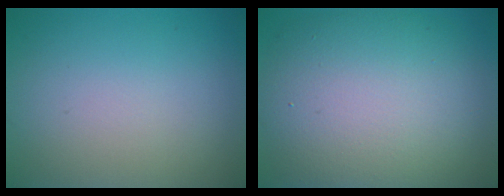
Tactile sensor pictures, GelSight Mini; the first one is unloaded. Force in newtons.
{"total": 11.6, "press": 11.5, "slide": 1.2}